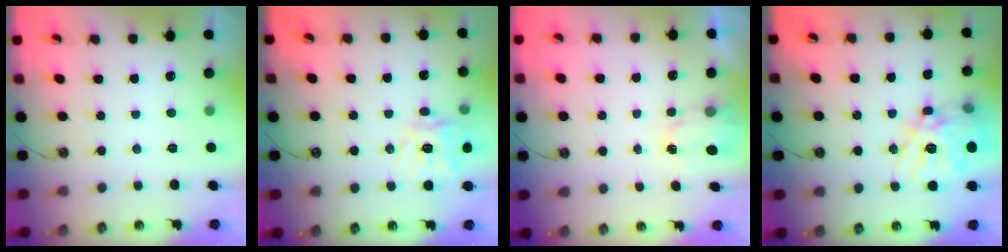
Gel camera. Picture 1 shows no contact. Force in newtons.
{"total": 15.2, "press": 15.0, "slide": 1.9}
{"total": 2.3, "press": 2.3, "slide": 0.4}
{"total": 19.2, "press": 19.1, "slide": 1.9}